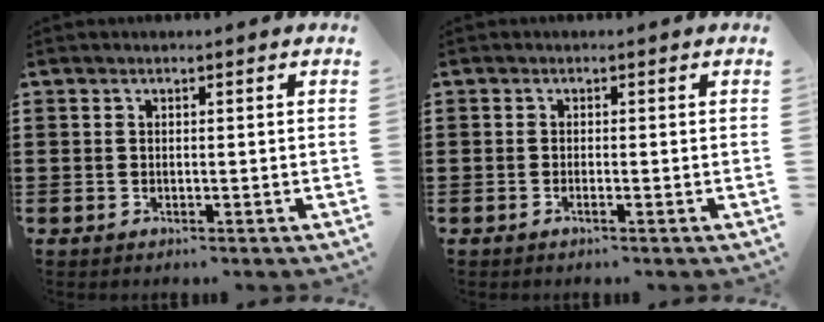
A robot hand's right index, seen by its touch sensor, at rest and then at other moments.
{"total": 0.7, "force": [-0.4, -0.2, 0.6], "torque": [-0.011, -0.004, -0.008]}